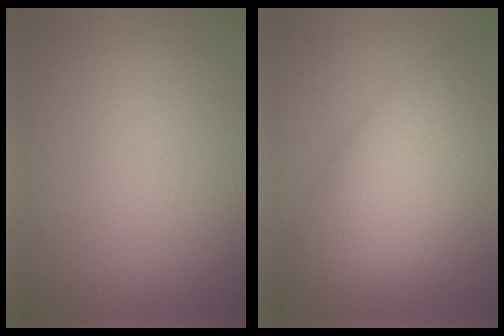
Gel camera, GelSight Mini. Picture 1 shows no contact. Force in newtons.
{"total": 8.5, "press": 8.5, "slide": 0.0}